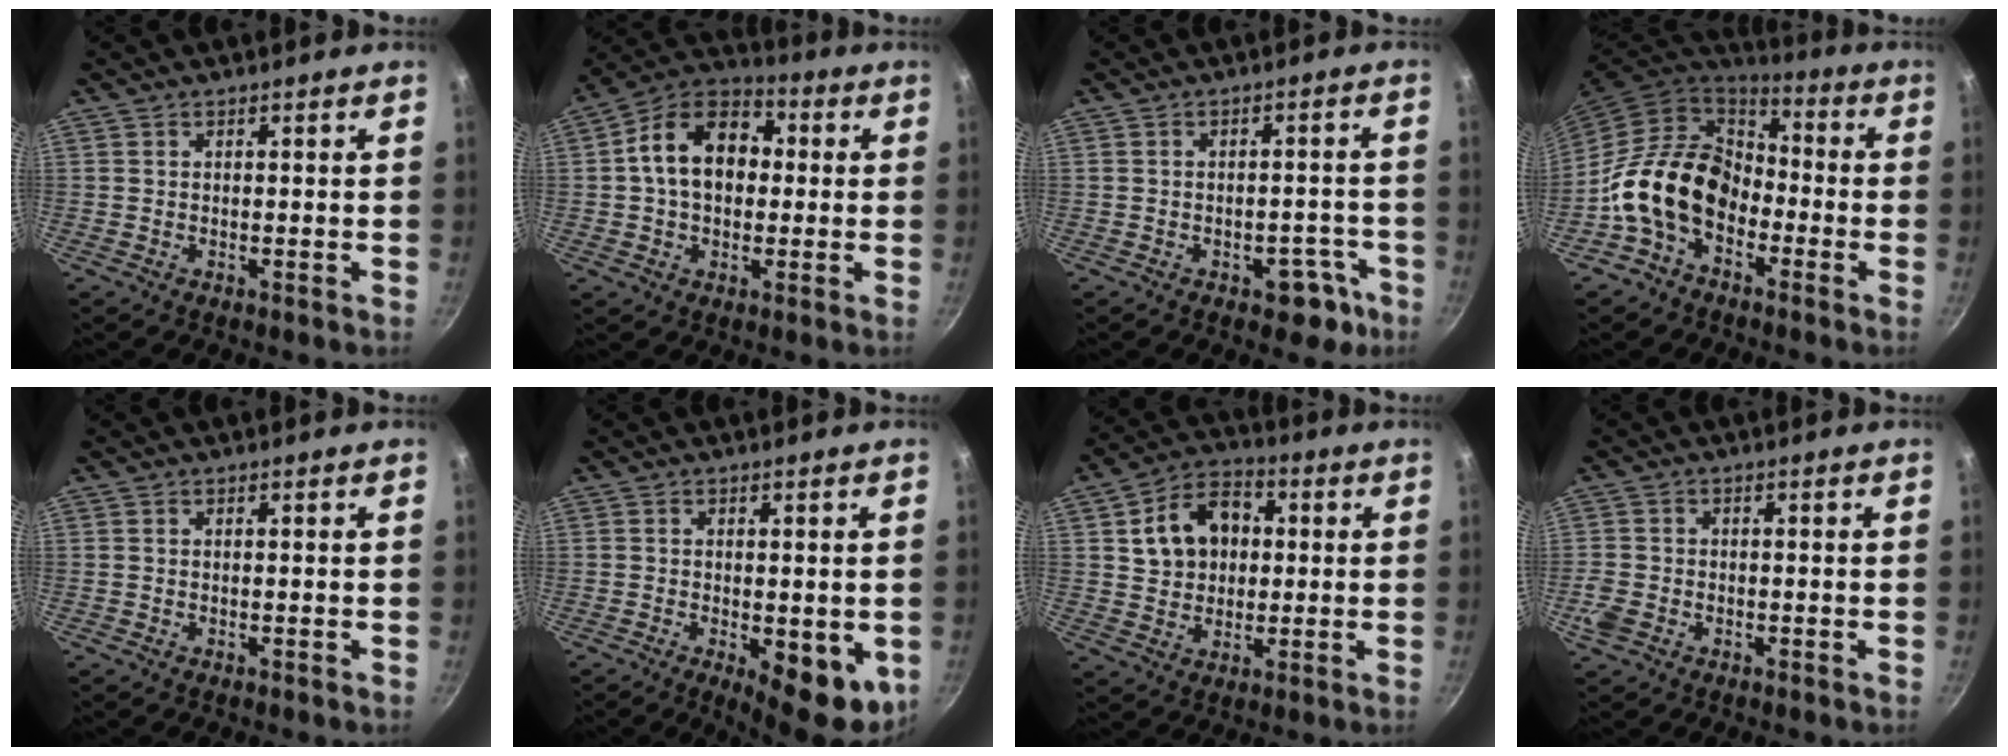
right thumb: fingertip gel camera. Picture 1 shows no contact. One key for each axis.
{"total": 14.2, "fx": 1.3, "fy": 10.1, "fz": 9.9, "tx": -0.127, "ty": 0.032, "tz": 0.001}
{"total": 6.3, "fx": -3.3, "fy": 3.8, "fz": 3.8, "tx": -0.009, "ty": 0.034, "tz": -0.025}
{"total": 16.0, "fx": -4.9, "fy": 11.4, "fz": 10.1, "tx": -0.145, "ty": 0.054, "tz": -0.109}
{"total": 0.0}
{"total": 10.7, "fx": -2.7, "fy": 4.4, "fz": 9.4, "tx": -0.096, "ty": -0.005, "tz": -0.024}
{"total": 12.0, "fx": 2.2, "fy": 9.2, "fz": 7.3, "tx": -0.095, "ty": 0.018, "tz": 0.032}
{"total": 3.9, "fx": -1.7, "fy": 2.9, "fz": 2.0, "tx": -0.042, "ty": 0.010, "tz": -0.035}